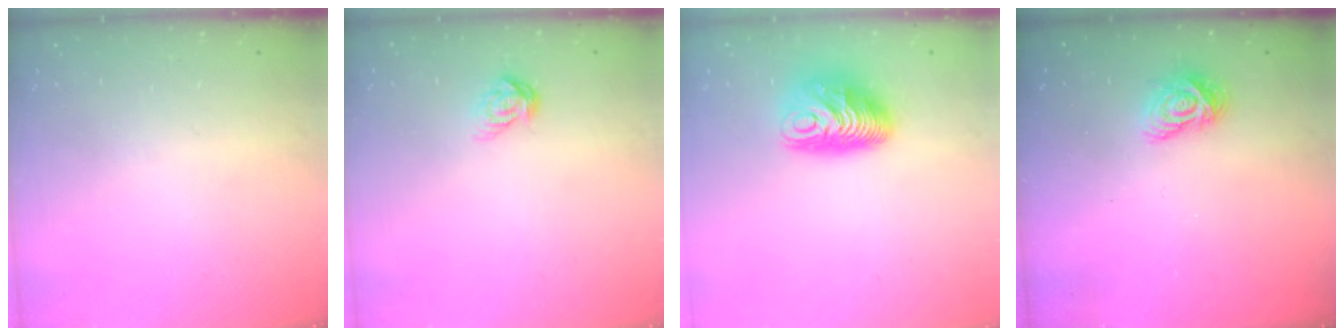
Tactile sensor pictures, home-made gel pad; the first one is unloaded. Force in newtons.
{"total": 6.6, "press": 6.6, "slide": 0.4}
{"total": 10.9, "press": 10.9, "slide": 0.8}
{"total": 7.5, "press": 7.5, "slide": 0.3}